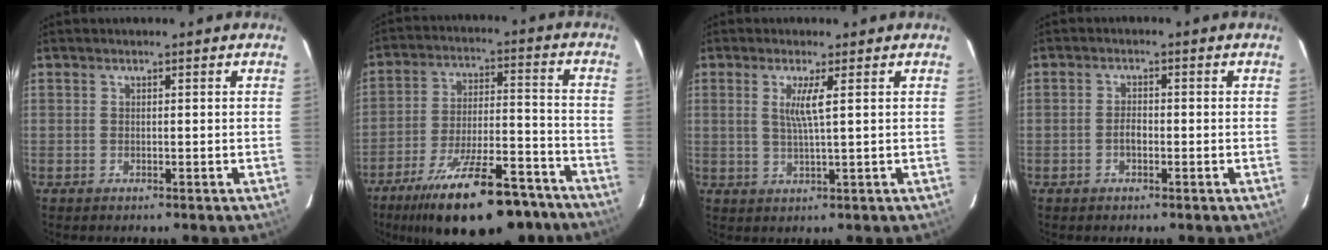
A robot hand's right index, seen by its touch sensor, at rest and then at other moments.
{"total": 23.6, "force": [-18.0, 7.5, 13.3], "torque": [-0.229, -0.015, -0.260]}
{"total": 3.8, "force": [1.1, -0.4, 3.6], "torque": [-0.070, -0.006, 0.021]}
{"total": 2.0, "force": [-0.7, 1.0, 1.5], "torque": [-0.030, 0.004, -0.014]}